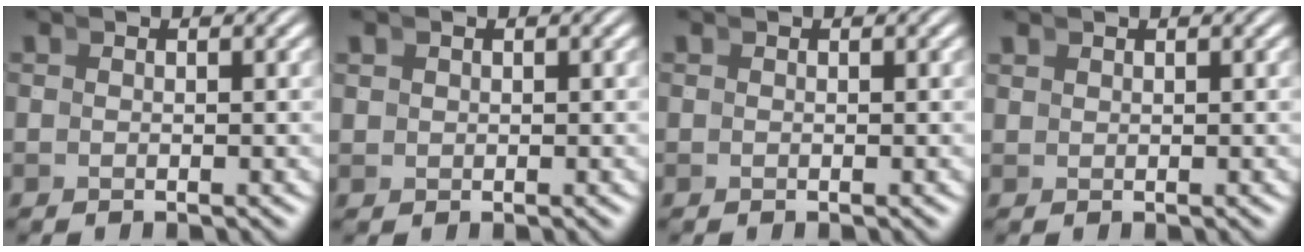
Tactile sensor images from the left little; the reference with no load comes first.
{"total": 1.3, "force": [0.5, 1.1, 0.6], "torque": [-0.013, 0.001, 0.012]}
{"total": 0.0}
{"total": 0.7, "force": [0.6, 0.1, 0.1], "torque": [0.003, 0.004, 0.016]}